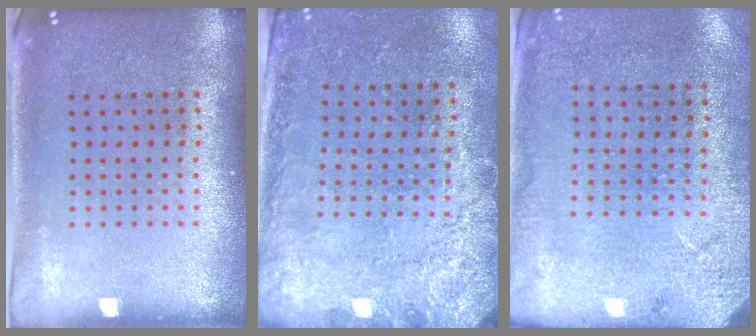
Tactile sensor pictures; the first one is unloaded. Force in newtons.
{"total": 2.5, "press": 2.1, "slide": 1.3}
{"total": 2.6, "press": 2.4, "slide": 1.1}